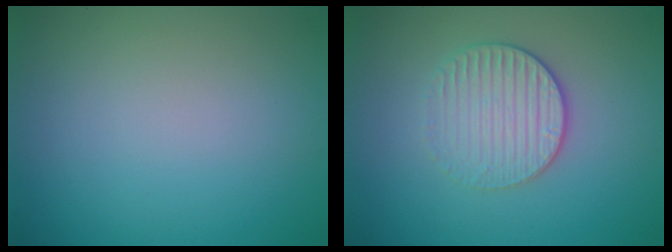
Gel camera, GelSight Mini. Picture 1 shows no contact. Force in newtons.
{"total": 3.0, "press": 2.7, "slide": 1.3}